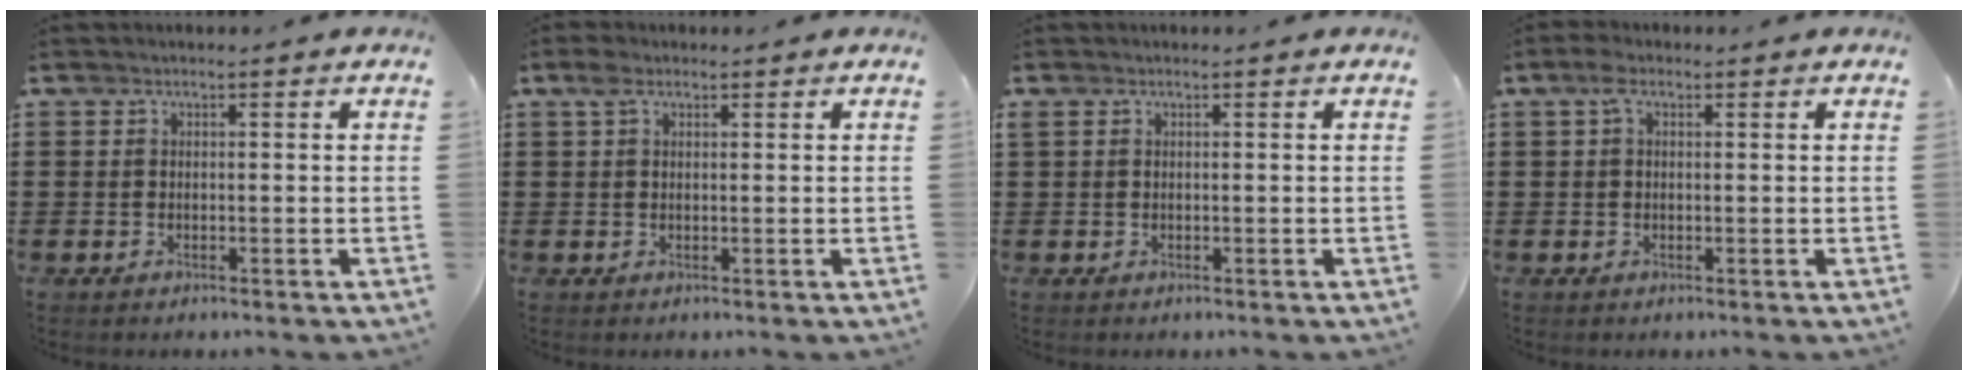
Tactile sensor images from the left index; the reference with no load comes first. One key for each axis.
{"total": 1.9, "fx": 1.0, "fy": 1.2, "fz": 1.2, "tx": -0.027, "ty": 0.007, "tz": 0.018}
{"total": 0.6, "fx": 0.3, "fy": 0.4, "fz": 0.3, "tx": -0.008, "ty": 0.004, "tz": 0.005}
{"total": 2.4, "fx": 0.9, "fy": 1.2, "fz": 1.8, "tx": -0.041, "ty": 0.008, "tz": 0.015}